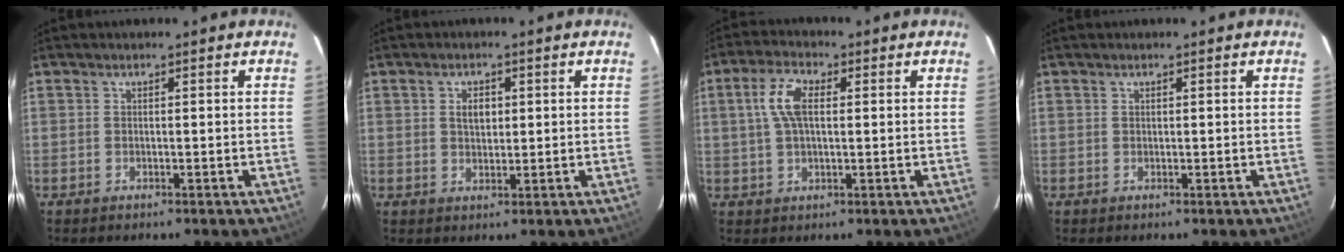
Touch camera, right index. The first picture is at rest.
{"total": 3.1, "force": [0.7, 2.1, 2.3], "torque": [-0.037, 0.007, 0.013]}
{"total": 6.8, "force": [1.4, 3.2, 5.8], "torque": [-0.118, 0.016, 0.028]}
{"total": 0.0}